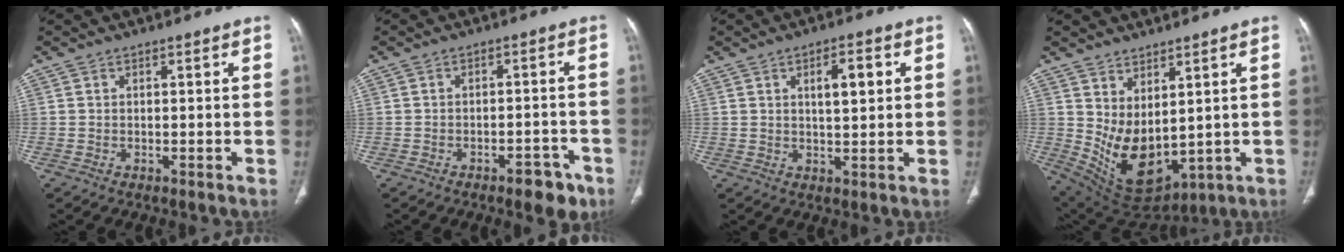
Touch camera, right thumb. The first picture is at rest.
{"total": 5.6, "force": [-3.6, 2.4, 3.6], "torque": [-0.028, 0.021, -0.042]}
{"total": 5.7, "force": [1.8, 2.1, 5.0], "torque": [-0.071, -0.005, 0.030]}
{"total": 11.7, "force": [2.4, 6.6, 9.4], "torque": [-0.156, -0.036, 0.079]}